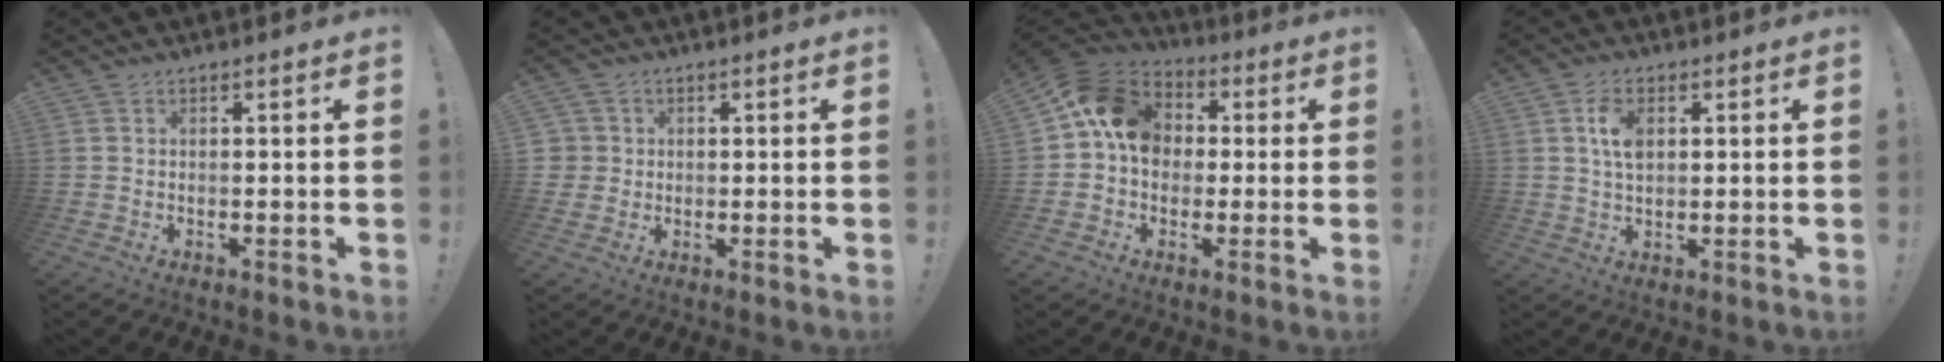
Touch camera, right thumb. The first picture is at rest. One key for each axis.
{"total": 3.2, "fx": 0.4, "fy": 3.2, "fz": 0.5, "tx": -0.005, "ty": 0.002, "tz": 0.008}
{"total": 13.2, "fx": 1.8, "fy": 10.9, "fz": 7.4, "tx": -0.116, "ty": 0.018, "tz": 0.041}
{"total": 6.1, "fx": 1.5, "fy": 3.6, "fz": 4.7, "tx": -0.072, "ty": 0.000, "tz": 0.024}